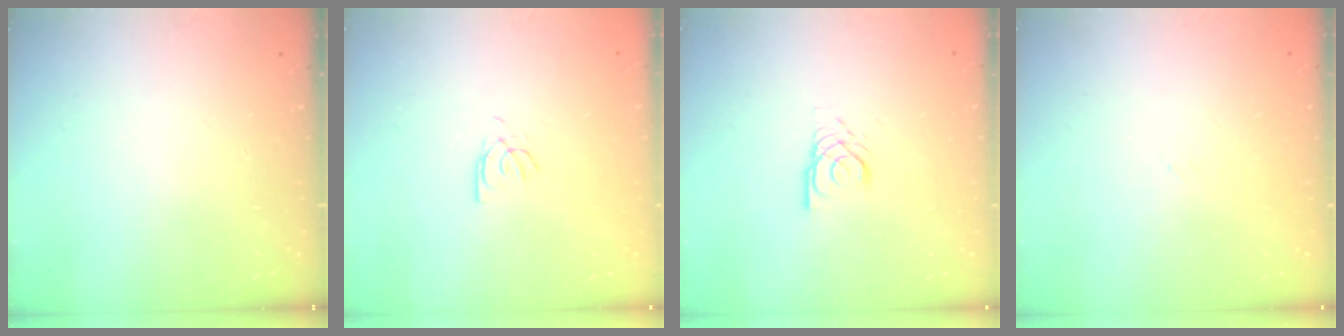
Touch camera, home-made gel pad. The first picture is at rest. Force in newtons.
{"total": 2.7, "press": 2.7, "slide": 0.2}
{"total": 3.0, "press": 2.9, "slide": 0.3}
{"total": 1.5, "press": 1.4, "slide": 0.3}